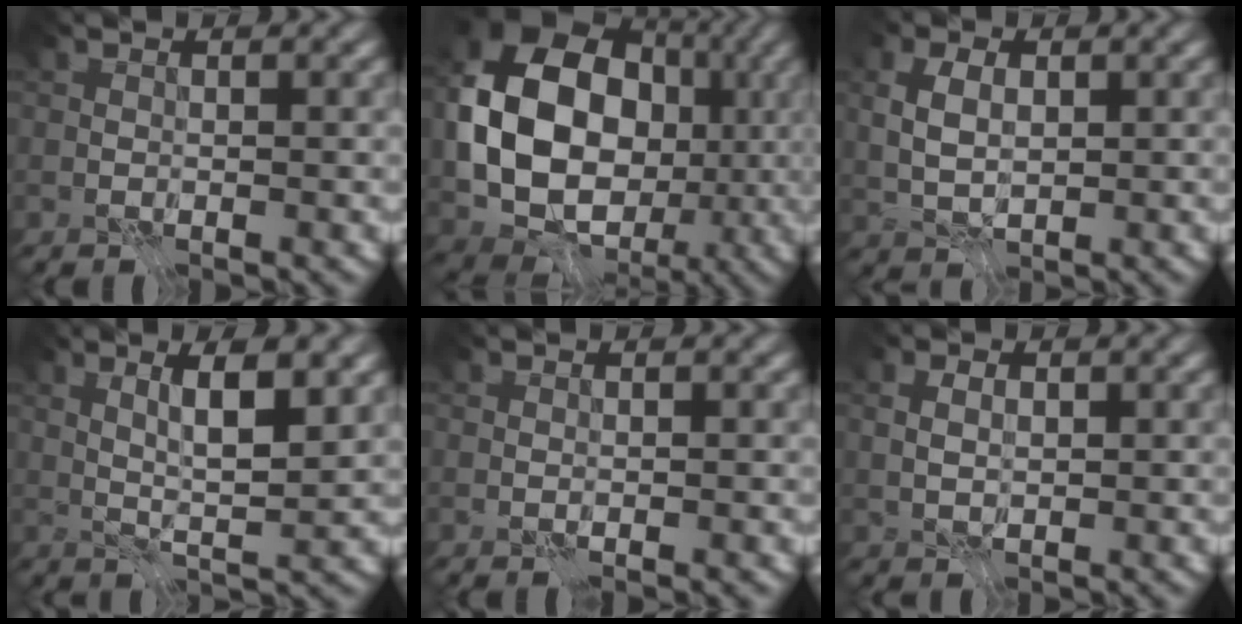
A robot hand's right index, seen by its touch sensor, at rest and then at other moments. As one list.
[{"total": 13.4, "force": [-0.2, 10.7, 8.1], "torque": [-0.140, -0.003, -0.007]}, {"total": 2.8, "force": [0.7, 1.9, 1.9], "torque": [-0.045, 0.001, 0.013]}, {"total": 4.0, "force": [1.6, 0.5, 3.6], "torque": [-0.061, -0.006, 0.033]}, {"total": 0.0}, {"total": 1.3, "force": [0.4, 1.0, 0.6], "torque": [-0.011, -0.002, 0.011]}]